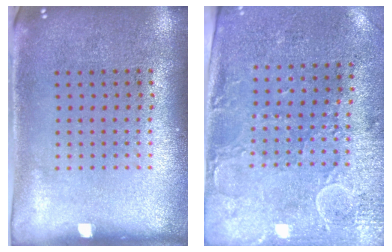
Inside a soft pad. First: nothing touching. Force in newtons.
{"total": 2.9, "press": 2.4, "slide": 1.7}